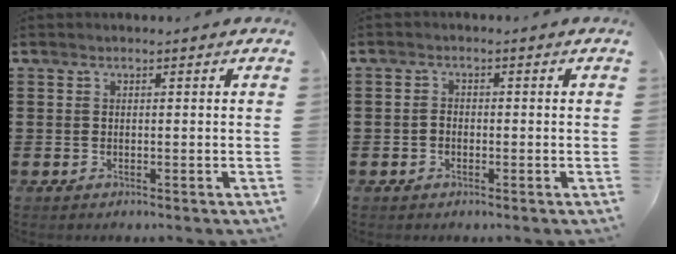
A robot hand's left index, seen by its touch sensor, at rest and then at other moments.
{"total": 1.4, "force": [-0.5, 1.1, 0.8], "torque": [-0.019, 0.003, -0.011]}